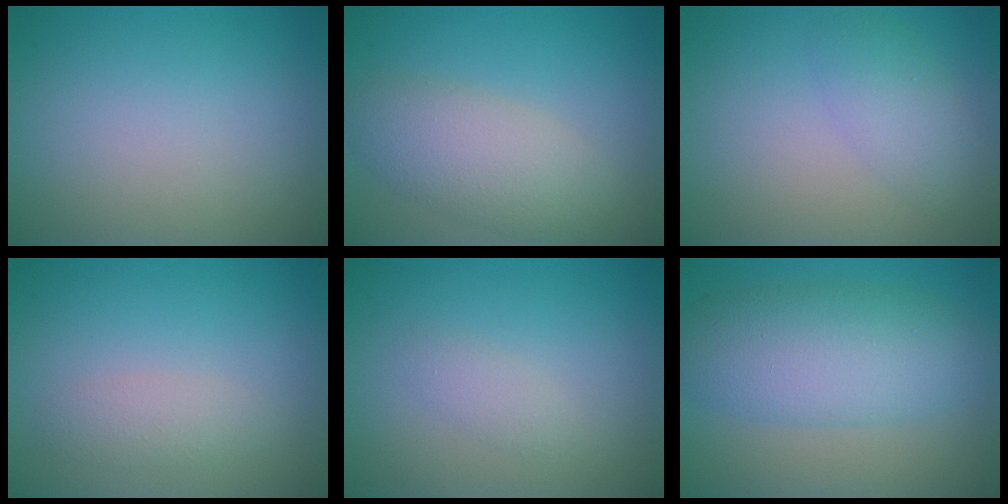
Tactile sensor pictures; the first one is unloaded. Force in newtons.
{"total": 4.7, "press": 4.7, "slide": 0.3}
{"total": 2.7, "press": 2.7, "slide": 0.1}
{"total": 1.7, "press": 1.7, "slide": 0.1}
{"total": 1.2, "press": 1.2, "slide": 0.1}
{"total": 6.9, "press": 6.9, "slide": 0.0}